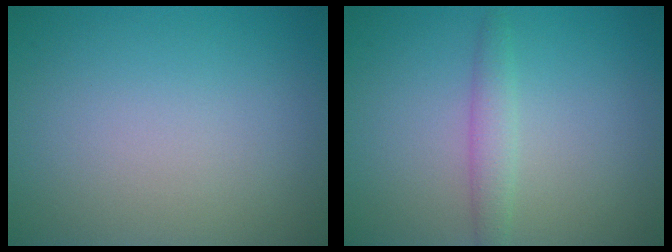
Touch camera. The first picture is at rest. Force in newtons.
{"total": 1.9, "press": 1.9, "slide": 0.2}